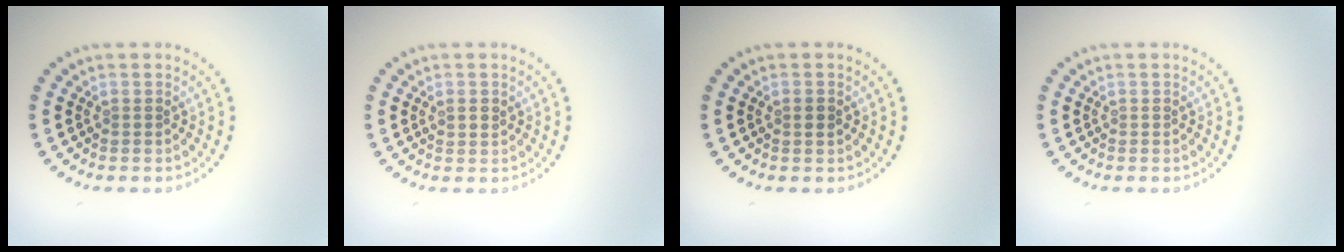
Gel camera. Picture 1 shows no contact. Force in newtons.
{"total": 1.1, "press": 1.0, "slide": 0.4}
{"total": 0.9, "press": 0.8, "slide": 0.3}
{"total": 0.0}